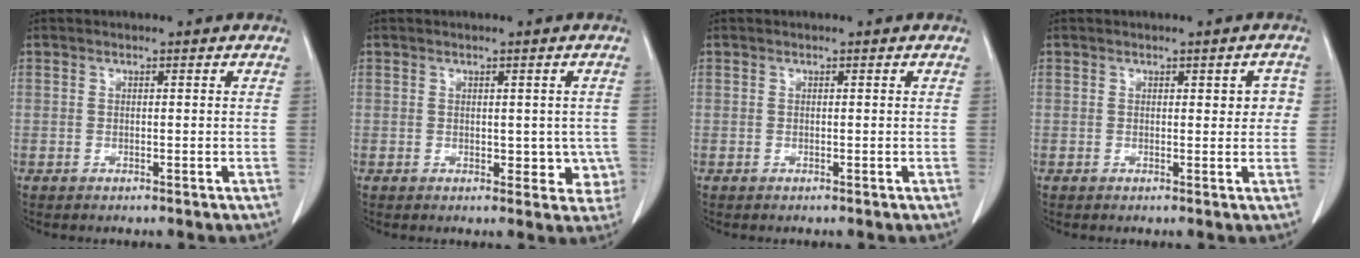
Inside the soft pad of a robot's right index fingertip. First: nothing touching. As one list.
[{"total": 3.9, "force": [-0.1, 2.7, 2.8], "torque": [-0.012, 0.005, 0.005]}, {"total": 0.0}, {"total": 2.6, "force": [0.5, 1.3, 2.2], "torque": [-0.015, 0.008, 0.006]}]